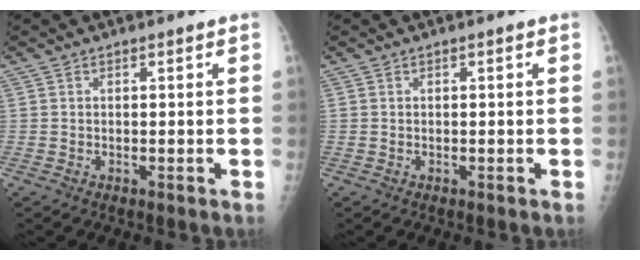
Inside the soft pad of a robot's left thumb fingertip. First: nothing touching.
{"total": 0.0}